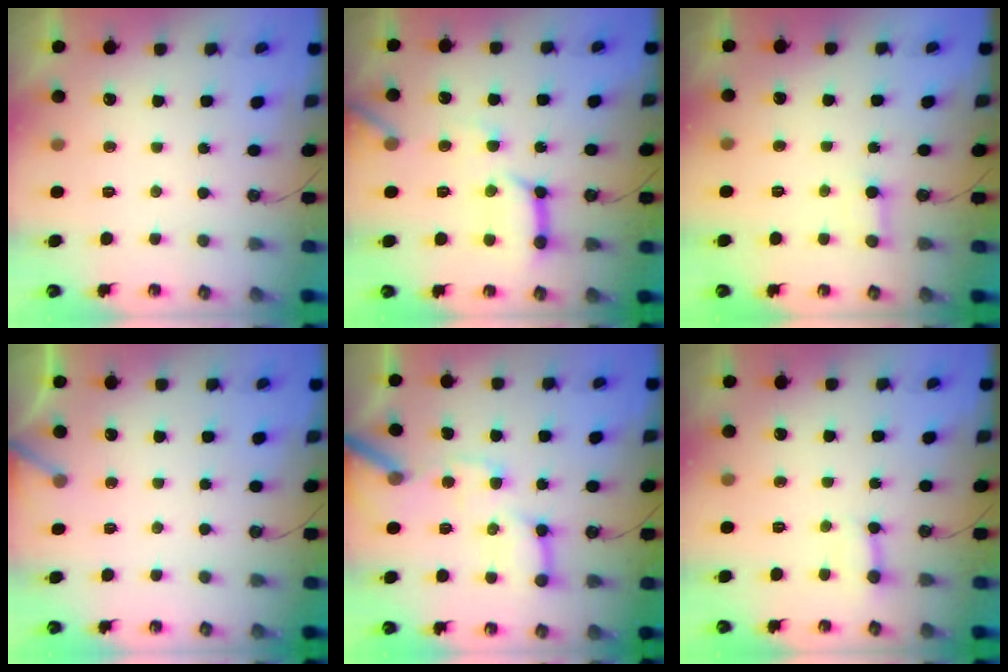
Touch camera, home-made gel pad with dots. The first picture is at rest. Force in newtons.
{"total": 13.5, "press": 13.4, "slide": 1.3}
{"total": 2.6, "press": 2.6, "slide": 0.1}
{"total": 2.8, "press": 2.8, "slide": 0.2}
{"total": 15.6, "press": 15.5, "slide": 2.2}
{"total": 3.9, "press": 3.9, "slide": 0.3}